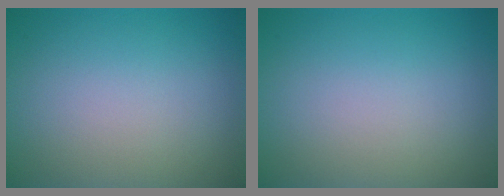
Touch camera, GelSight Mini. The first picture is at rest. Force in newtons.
{"total": 0.0}